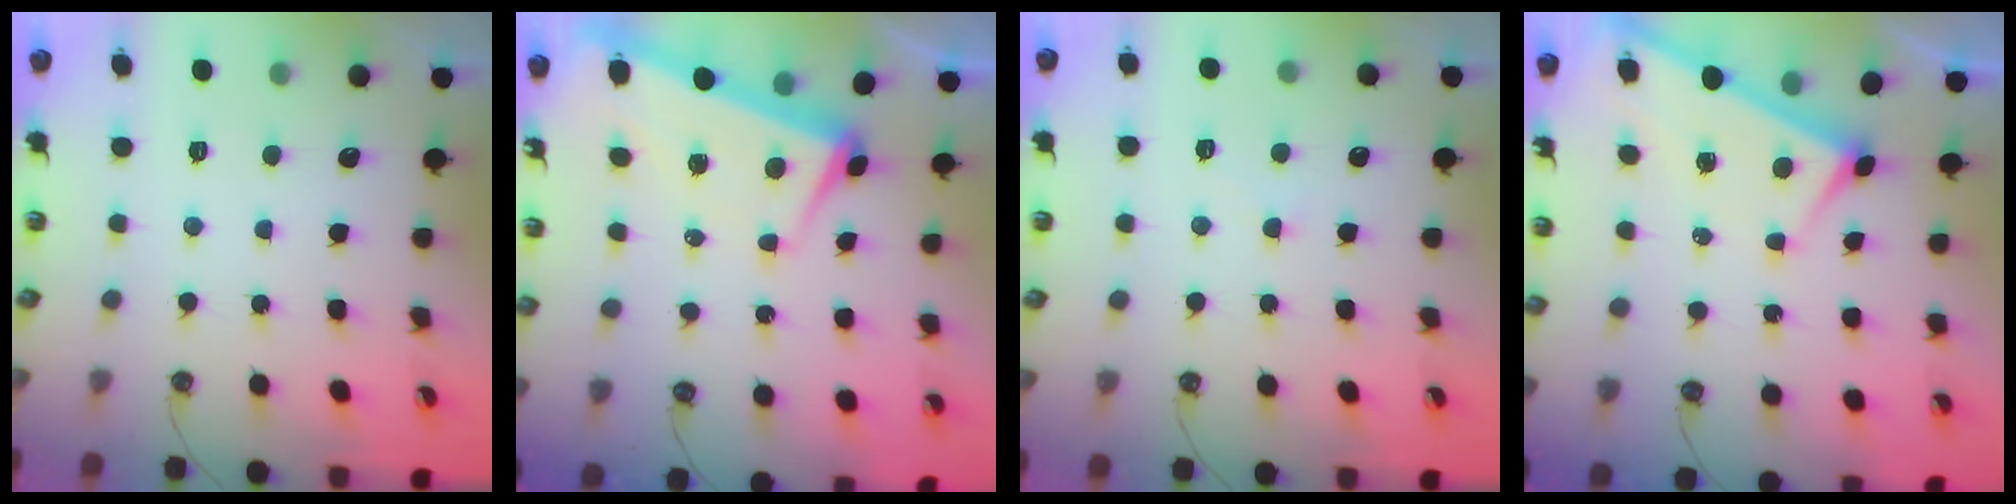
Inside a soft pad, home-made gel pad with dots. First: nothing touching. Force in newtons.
{"total": 2.1, "press": 0.6, "slide": 2.0}
{"total": 3.3, "press": 3.3, "slide": 0.5}
{"total": 2.5, "press": 2.5, "slide": 0.3}